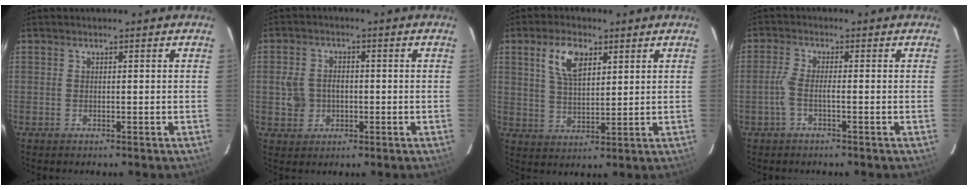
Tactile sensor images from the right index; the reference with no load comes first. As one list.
[{"total": 5.3, "force": [-0.7, 4.6, 2.4], "torque": [-0.055, 0.011, -0.007]}, {"total": 8.0, "force": [3.7, 3.9, 5.8], "torque": [-0.109, 0.012, 0.074]}, {"total": 2.8, "force": [-1.3, 0.3, 2.5], "torque": [-0.061, 0.002, -0.025]}]